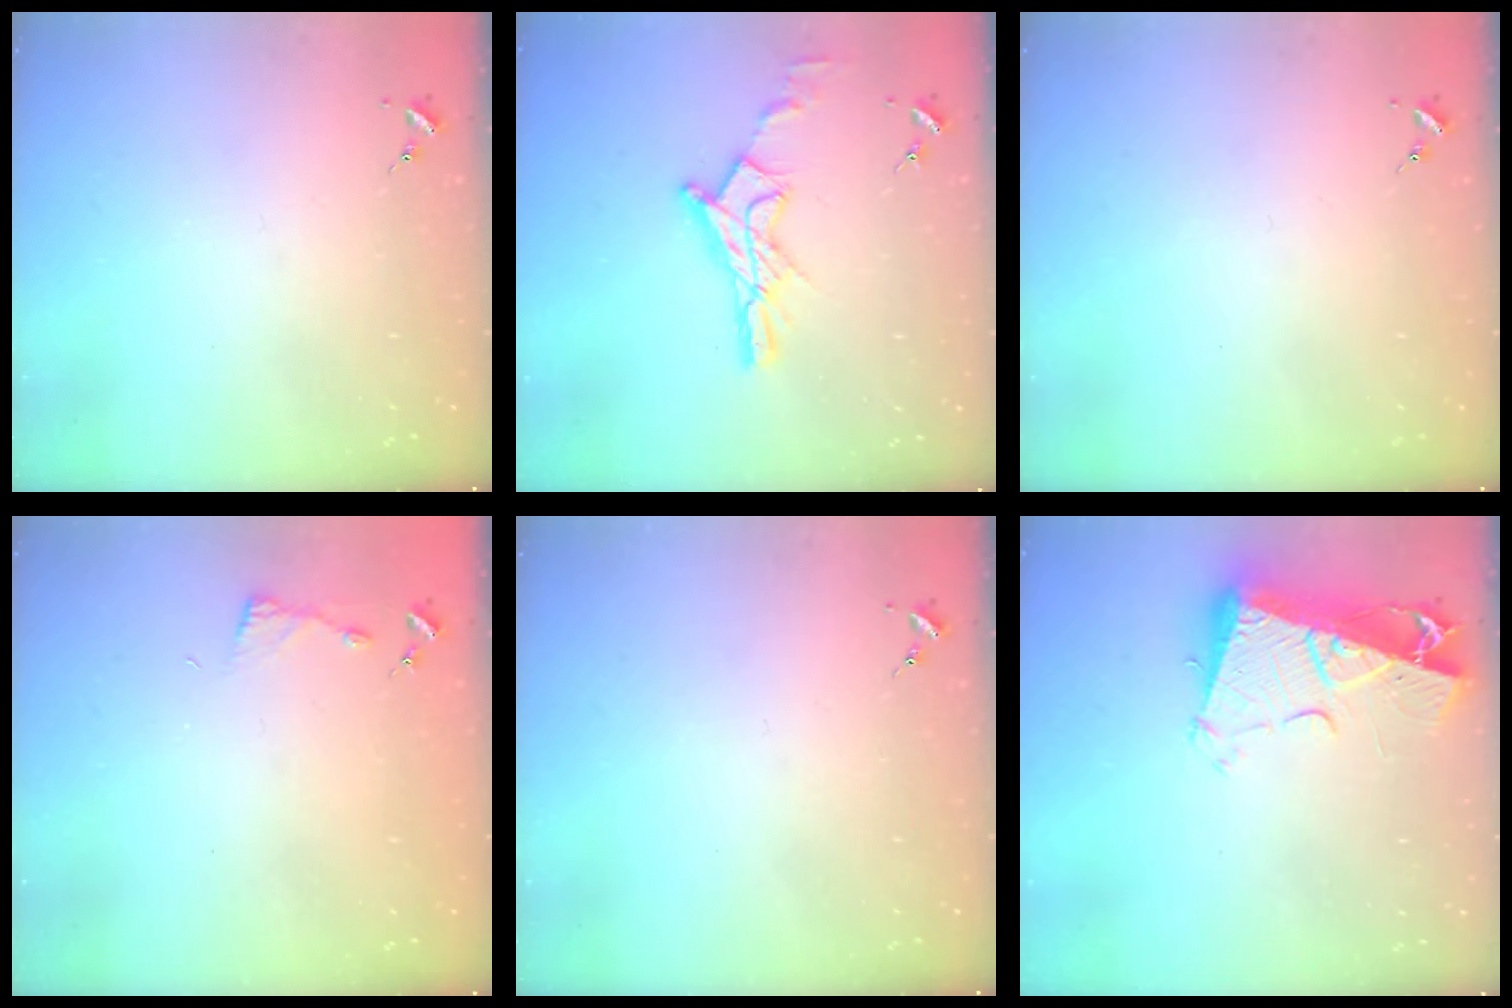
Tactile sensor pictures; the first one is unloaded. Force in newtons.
{"total": 13.3, "press": 13.3, "slide": 1.0}
{"total": 0.0}
{"total": 2.9, "press": 2.9, "slide": 0.4}
{"total": 0.0}
{"total": 14.0, "press": 13.9, "slide": 1.6}